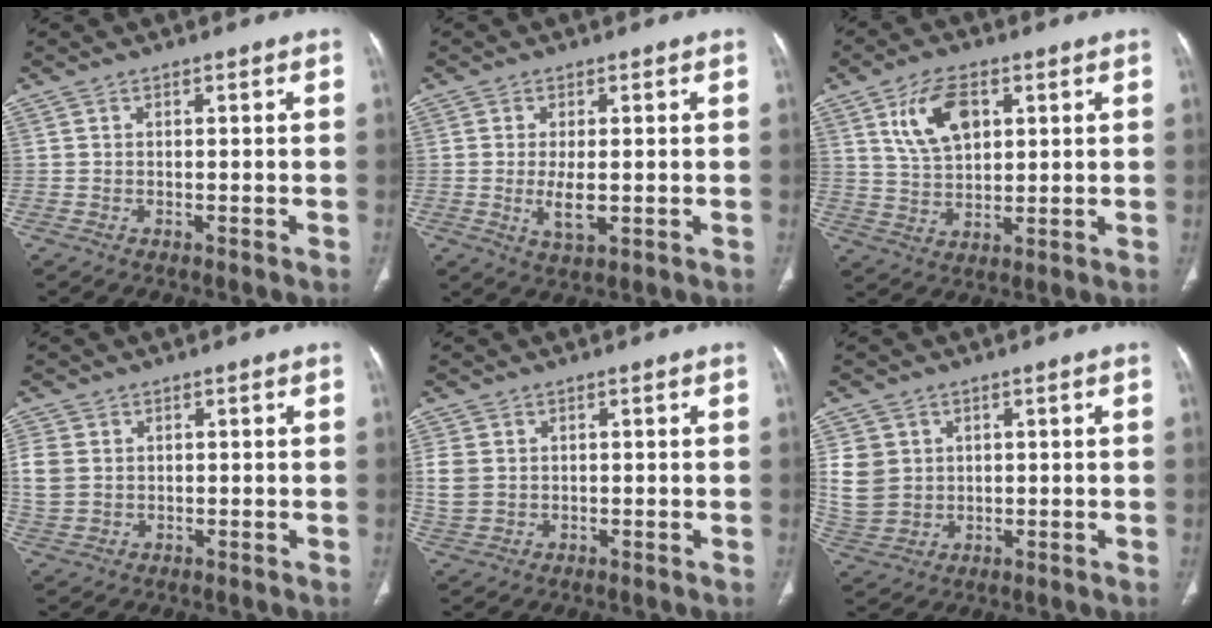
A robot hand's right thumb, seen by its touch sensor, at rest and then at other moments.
{"total": 5.0, "force": [-0.5, 2.2, 4.5], "torque": [-0.084, -0.011, -0.005]}
{"total": 10.1, "force": [3.9, 5.8, 7.3], "torque": [-0.120, -0.012, 0.079]}
{"total": 6.1, "force": [0.9, 5.0, 3.4], "torque": [-0.072, 0.000, 0.023]}
{"total": 5.2, "force": [0.7, 4.3, 2.9], "torque": [-0.060, 0.000, 0.020]}
{"total": 8.6, "force": [1.8, 7.5, 3.9], "torque": [-0.061, -0.004, 0.049]}